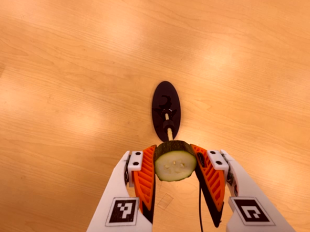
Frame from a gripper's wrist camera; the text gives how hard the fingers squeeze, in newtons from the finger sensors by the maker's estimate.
{"total": 11.6, "left": 11.0, "right": 12.2}